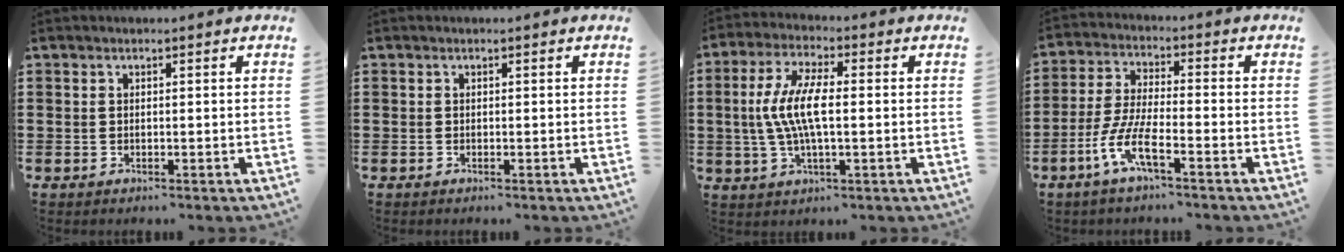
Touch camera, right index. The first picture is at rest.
{"total": 0.0}
{"total": 8.3, "force": [-0.4, 2.7, 7.9], "torque": [-0.174, -0.006, -0.018]}
{"total": 7.2, "force": [-4.2, 1.2, 5.8], "torque": [-0.150, -0.017, -0.088]}